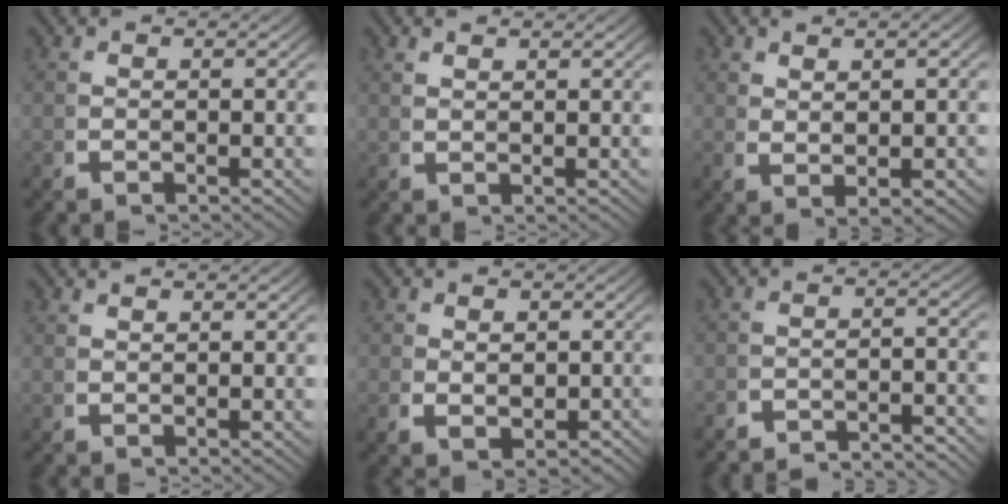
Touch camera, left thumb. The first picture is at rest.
{"total": 1.0, "force": [1.0, 0.0, 0.2], "torque": [0.003, 0.005, 0.021]}
{"total": 2.7, "force": [0.8, 1.1, 2.2], "torque": [-0.030, 0.002, 0.019]}
{"total": 0.7, "force": [0.7, -0.1, 0.1], "torque": [0.005, 0.004, 0.014]}
{"total": 2.9, "force": [-0.5, 2.3, 1.6], "torque": [-0.028, -0.021, 0.005]}
{"total": 4.8, "force": [-4.7, 0.7, 0.6], "torque": [0.009, -0.009, -0.085]}